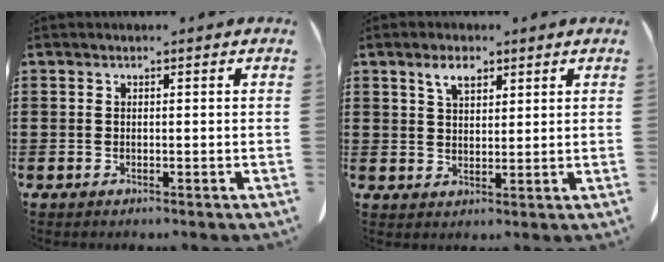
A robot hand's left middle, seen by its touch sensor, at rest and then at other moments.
{"total": 3.8, "force": [2.5, 1.7, 2.3], "torque": [-0.045, 0.001, 0.045]}